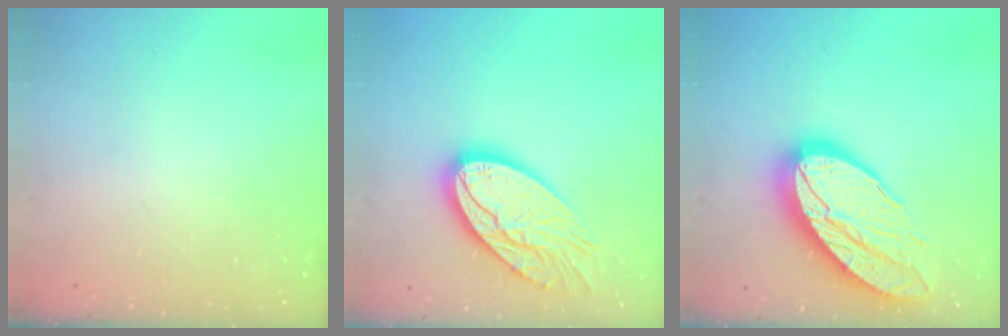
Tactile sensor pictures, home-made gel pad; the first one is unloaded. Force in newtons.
{"total": 18.9, "press": 18.9, "slide": 1.4}
{"total": 20.1, "press": 20.1, "slide": 1.6}